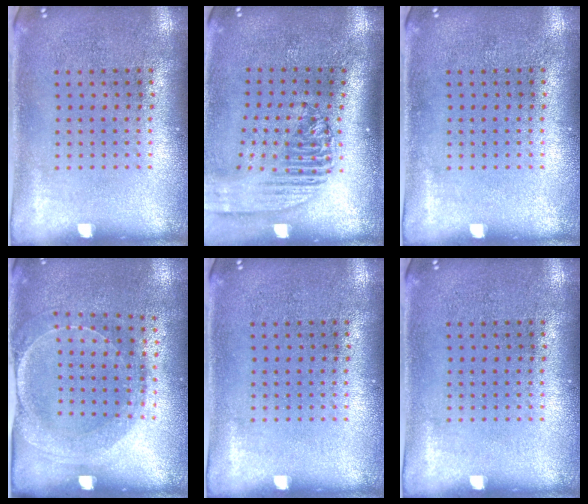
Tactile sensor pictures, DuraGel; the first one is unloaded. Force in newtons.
{"total": 2.3, "press": 1.7, "slide": 1.5}
{"total": 0.0}
{"total": 1.5, "press": 1.5, "slide": 0.4}
{"total": 0.0}
{"total": 0.0}